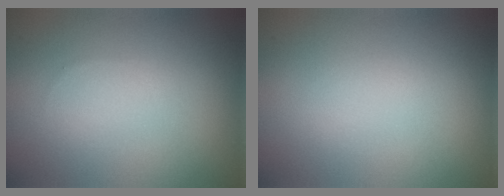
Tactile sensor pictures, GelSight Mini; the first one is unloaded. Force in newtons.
{"total": 0.0}